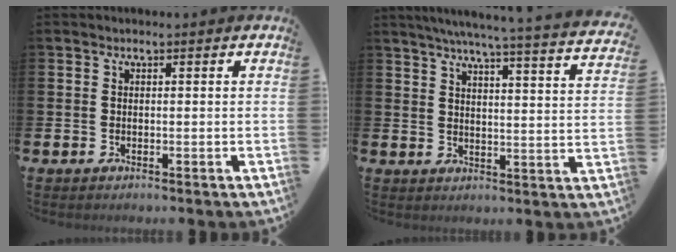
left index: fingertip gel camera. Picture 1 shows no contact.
{"total": 5.7, "force": [5.3, -0.4, 2.0], "torque": [-0.046, -0.045, 0.084]}